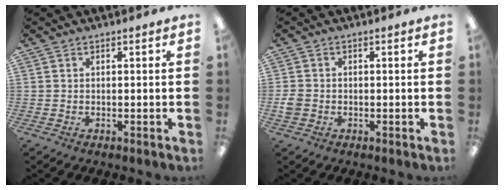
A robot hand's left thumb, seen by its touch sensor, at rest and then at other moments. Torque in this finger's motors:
{"motor_torque": [-0.23, 0.27, 0.23, -0.17, 0.00]}